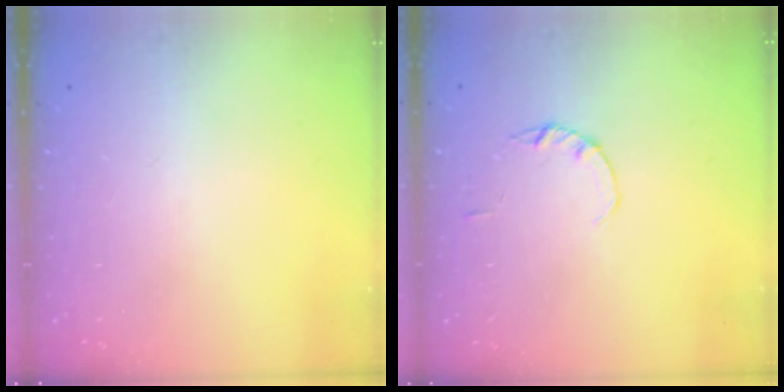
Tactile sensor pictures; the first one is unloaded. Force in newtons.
{"total": 1.4, "press": 1.3, "slide": 0.3}